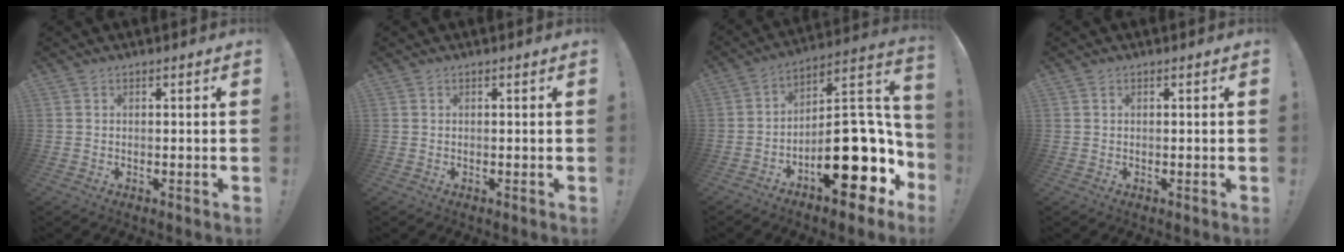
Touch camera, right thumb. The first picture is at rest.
{"total": 0.0}
{"total": 23.7, "force": [-7.6, 11.0, 19.5], "torque": [-0.263, 0.051, -0.103]}
{"total": 0.0}